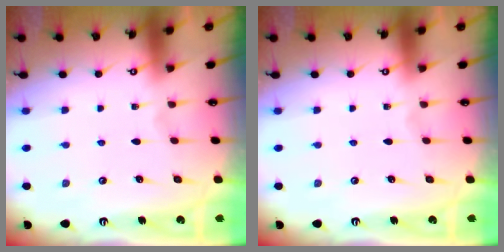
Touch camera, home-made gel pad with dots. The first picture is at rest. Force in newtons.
{"total": 0.0}